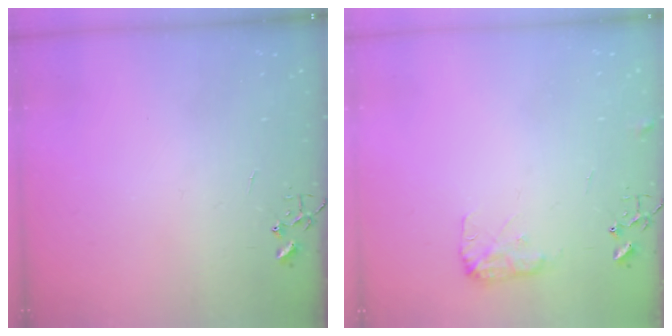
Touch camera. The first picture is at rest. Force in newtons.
{"total": 8.3, "press": 8.3, "slide": 0.2}